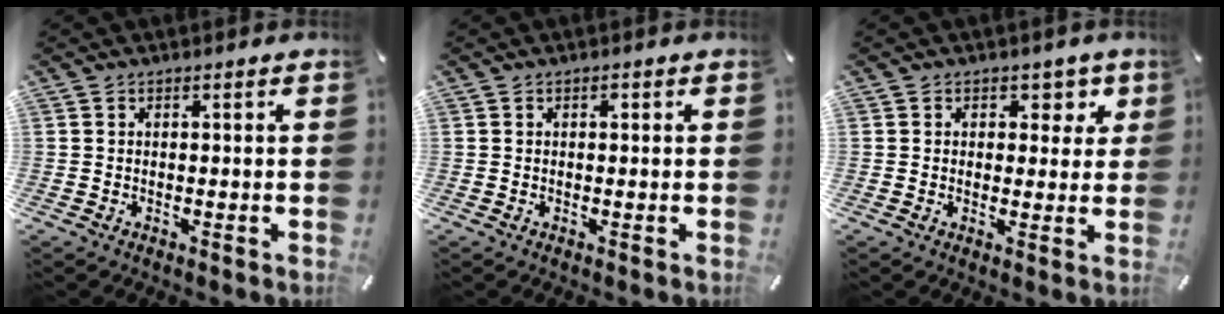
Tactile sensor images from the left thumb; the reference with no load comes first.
{"total": 0.6, "force": [0.2, 0.4, 0.5], "torque": [-0.009, 0.002, 0.002]}
{"total": 4.7, "force": [1.6, 3.8, 2.1], "torque": [-0.003, -0.008, 0.018]}